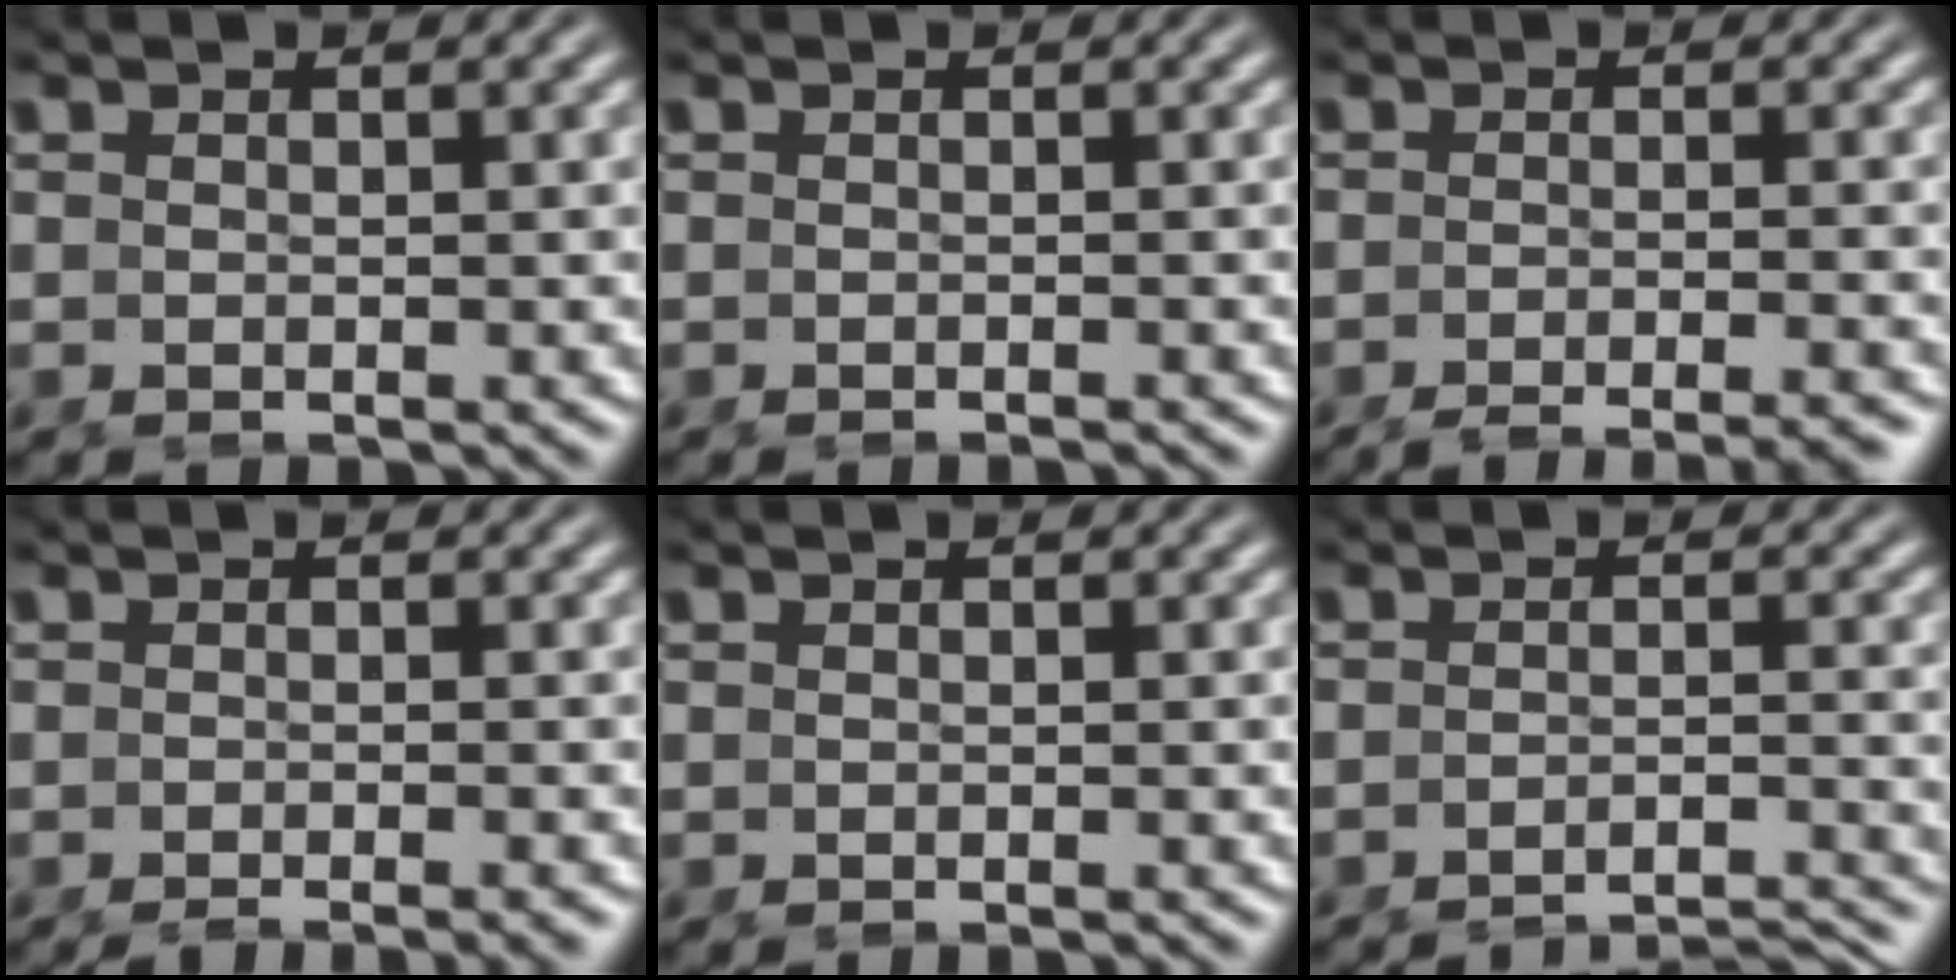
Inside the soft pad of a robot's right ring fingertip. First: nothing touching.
{"total": 1.1, "force": [-1.0, -0.3, 0.1], "torque": [-0.002, -0.003, -0.013]}
{"total": 6.7, "force": [-6.3, 0.9, 2.2], "torque": [-0.020, -0.012, -0.094]}
{"total": 3.5, "force": [-3.2, 0.2, 1.4], "torque": [-0.009, -0.005, -0.046]}
{"total": 0.8, "force": [-0.7, -0.2, 0.2], "torque": [-0.002, -0.001, -0.010]}
{"total": 8.3, "force": [-8.2, 0.7, 1.2], "torque": [0.001, -0.024, -0.121]}